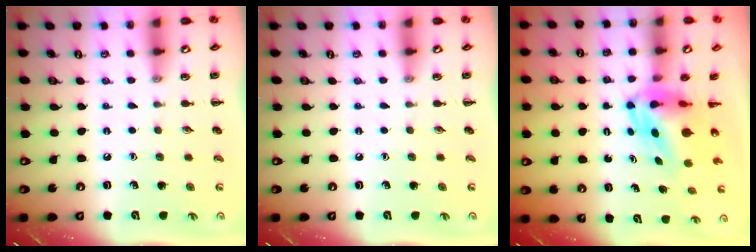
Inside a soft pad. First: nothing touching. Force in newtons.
{"total": 0.0}
{"total": 5.4, "press": 5.1, "slide": 1.6}